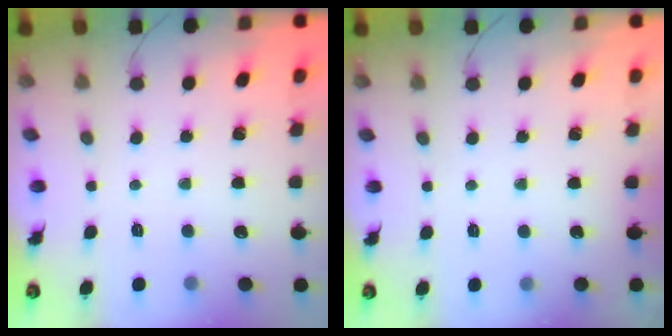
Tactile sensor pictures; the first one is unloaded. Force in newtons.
{"total": 1.9, "press": 1.9, "slide": 0.3}